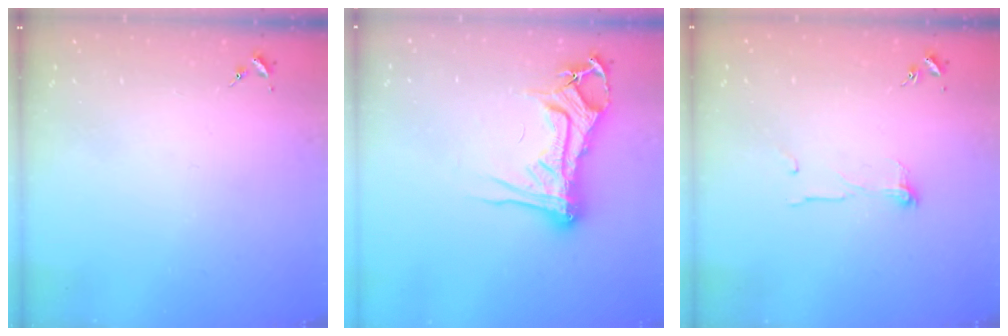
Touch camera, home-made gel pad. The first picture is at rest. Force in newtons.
{"total": 17.4, "press": 17.4, "slide": 1.2}
{"total": 6.0, "press": 6.0, "slide": 0.5}